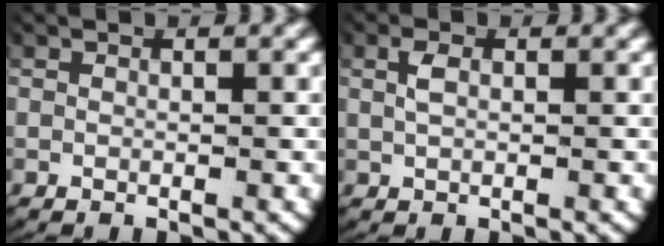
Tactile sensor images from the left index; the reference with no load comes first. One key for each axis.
{"total": 1.2, "fx": 0.3, "fy": 0.5, "fz": 1.0, "tx": -0.031, "ty": -0.003, "tz": 0.011}